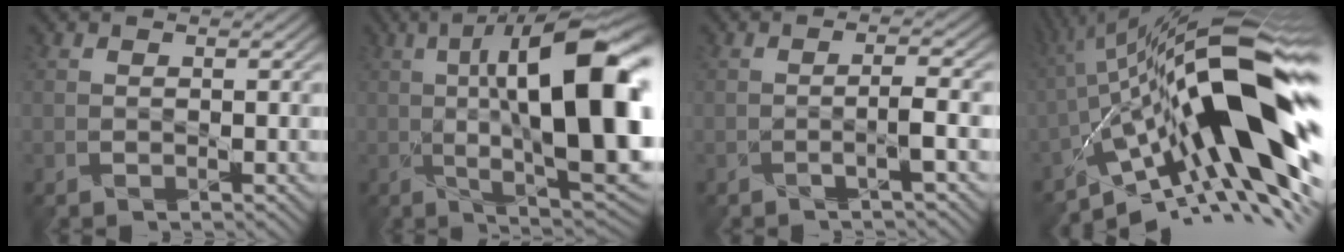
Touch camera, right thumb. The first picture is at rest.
{"total": 18.0, "force": [0.8, 6.1, 16.9], "torque": [-0.247, 0.017, 0.009]}
{"total": 2.0, "force": [-0.9, 0.1, 1.8], "torque": [-0.023, 0.010, -0.030]}
{"total": 17.7, "force": [-2.7, 5.1, 16.8], "torque": [-0.247, 0.031, -0.070]}